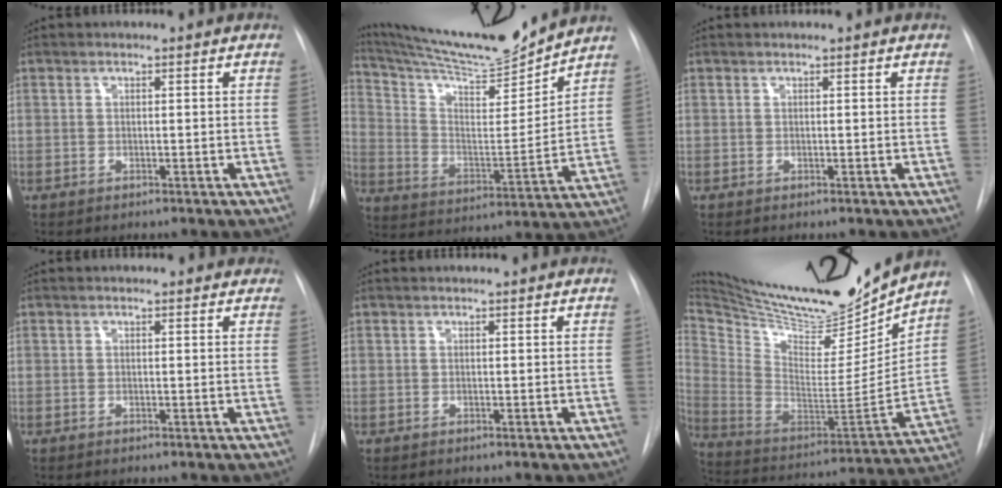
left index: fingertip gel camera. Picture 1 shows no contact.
{"total": 17.3, "force": [16.4, 0.2, 5.5], "torque": [-0.114, -0.033, 0.271]}
{"total": 0.0}
{"total": 2.1, "force": [1.8, 0.9, 0.6], "torque": [-0.008, 0.008, 0.009]}
{"total": 0.0}
{"total": 26.5, "force": [24.0, 4.2, 10.4], "torque": [-0.195, -0.057, 0.373]}